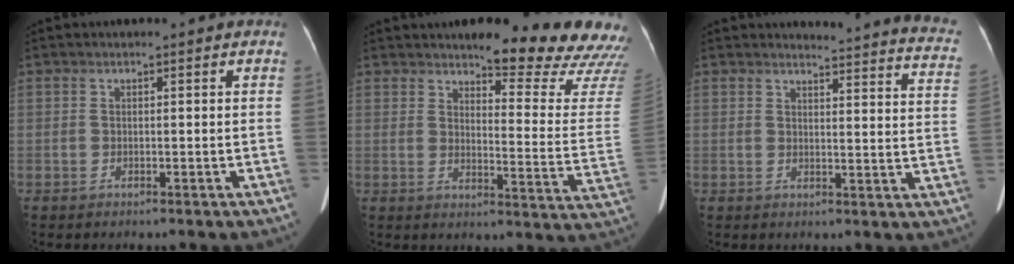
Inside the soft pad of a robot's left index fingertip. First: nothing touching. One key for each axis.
{"total": 16.9, "fx": 15.3, "fy": 2.4, "fz": 6.8, "tx": -0.065, "ty": -0.080, "tz": 0.161}
{"total": 18.1, "fx": 17.5, "fy": 1.5, "fz": 4.1, "tx": -0.028, "ty": -0.097, "tz": 0.165}